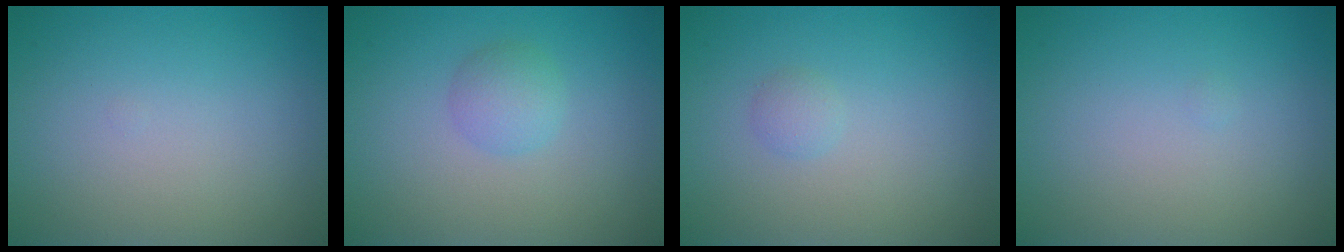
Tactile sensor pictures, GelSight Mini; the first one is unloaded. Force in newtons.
{"total": 1.9, "press": 1.9, "slide": 0.1}
{"total": 0.9, "press": 0.9, "slide": 0.0}
{"total": 0.0}